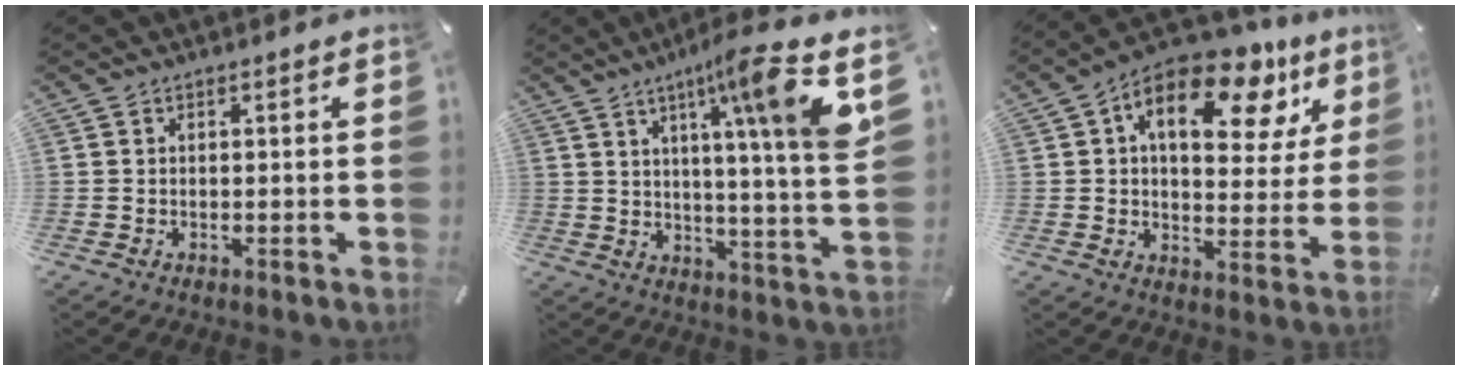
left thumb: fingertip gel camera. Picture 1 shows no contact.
{"total": 15.5, "force": [8.2, 0.1, 13.2], "torque": [-0.205, -0.047, 0.109]}
{"total": 17.0, "force": [8.4, 9.1, 11.7], "torque": [-0.170, -0.043, 0.134]}